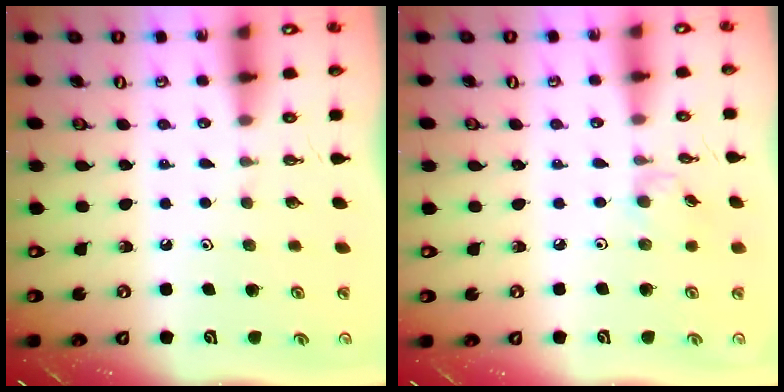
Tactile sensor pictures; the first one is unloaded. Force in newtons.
{"total": 1.9, "press": 1.9, "slide": 0.4}